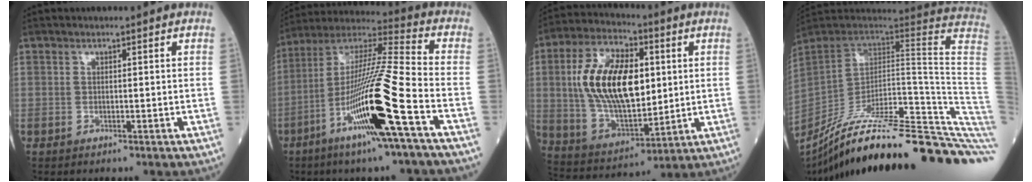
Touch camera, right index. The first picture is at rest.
{"total": 19.1, "force": [-7.3, -0.6, 17.6], "torque": [-0.354, -0.020, -0.142]}
{"total": 18.0, "force": [2.7, 8.3, 15.8], "torque": [-0.310, 0.016, 0.053]}
{"total": 37.7, "force": [-30.2, 1.0, 22.6], "torque": [-0.198, -0.052, -0.418]}